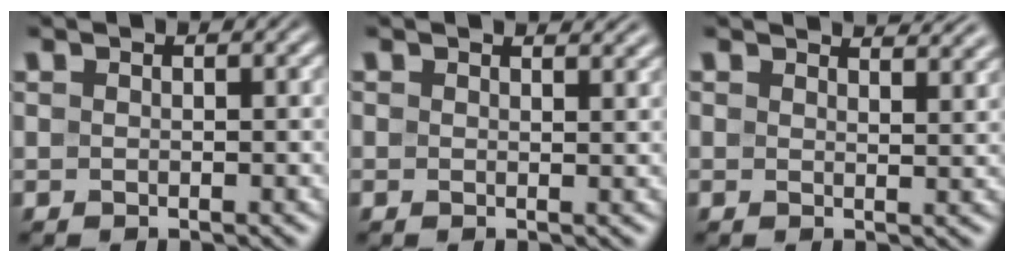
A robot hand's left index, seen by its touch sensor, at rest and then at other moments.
{"total": 1.3, "force": [1.3, 0.2, 0.2], "torque": [-0.002, -0.003, 0.015]}
{"total": 3.8, "force": [3.5, 0.8, 1.2], "torque": [-0.009, 0.013, 0.029]}